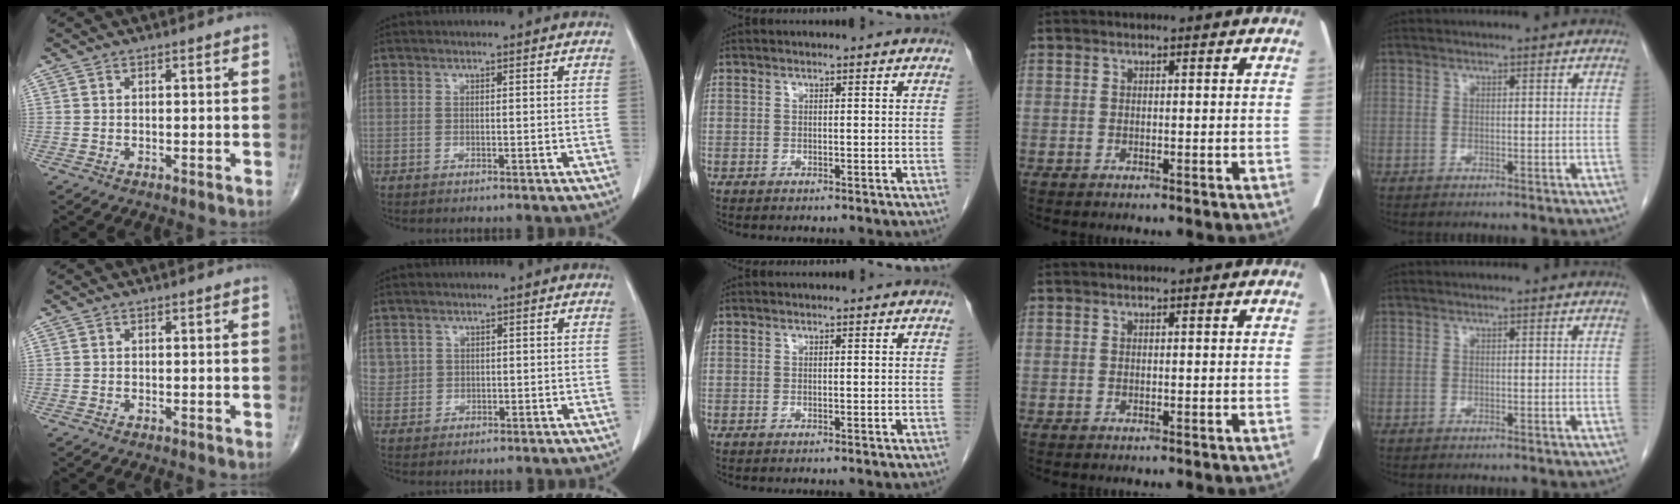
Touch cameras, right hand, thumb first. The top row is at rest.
{"index": {"total": 2.4, "force": [1.0, 2.2, 0.0], "torque": [0.016, 0.004, 0.016]}}